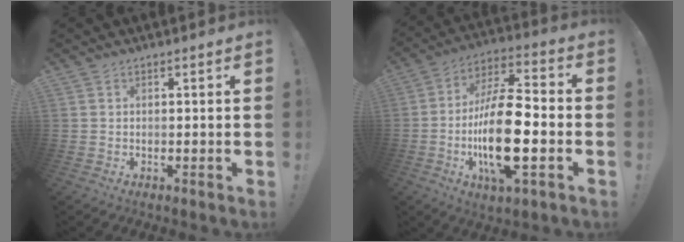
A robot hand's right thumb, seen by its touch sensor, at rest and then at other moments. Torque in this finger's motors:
{"motor_torque": [0.54, 1.43, 2.12, -0.65, 0.12]}